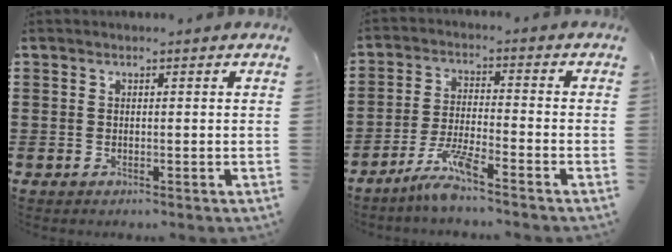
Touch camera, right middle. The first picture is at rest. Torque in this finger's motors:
{"motor_torque": [2.14, 0.00, 0.16, 0.11]}